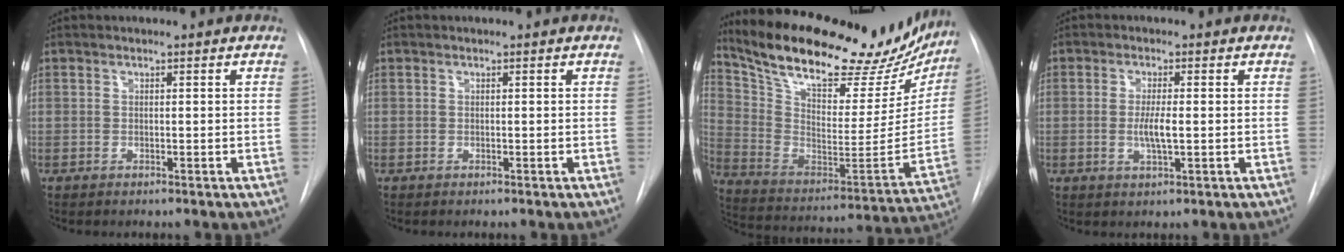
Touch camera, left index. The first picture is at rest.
{"total": 0.0}
{"total": 31.4, "force": [25.6, 10.1, 15.0], "torque": [-0.253, -0.022, 0.363]}
{"total": 3.4, "force": [-0.3, 0.5, 3.3], "torque": [-0.066, -0.007, -0.006]}